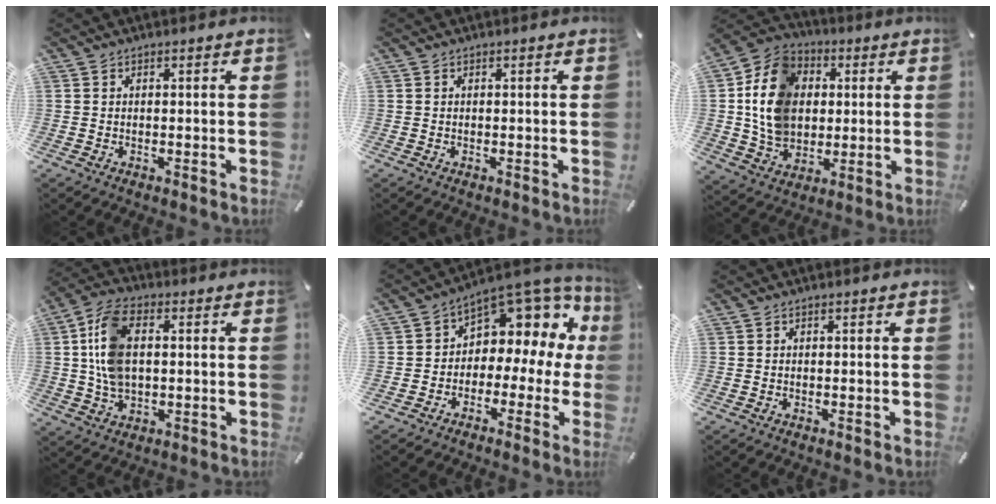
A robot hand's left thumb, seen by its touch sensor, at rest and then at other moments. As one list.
[{"total": 0.0}, {"total": 15.1, "force": [1.4, 12.8, 8.0], "torque": [-0.185, 0.009, 0.025]}, {"total": 11.3, "force": [1.1, 7.3, 8.5], "torque": [-0.200, 0.006, 0.020]}, {"total": 8.3, "force": [3.7, 6.4, 3.8], "torque": [-0.053, -0.048, 0.066]}, {"total": 0.0}]